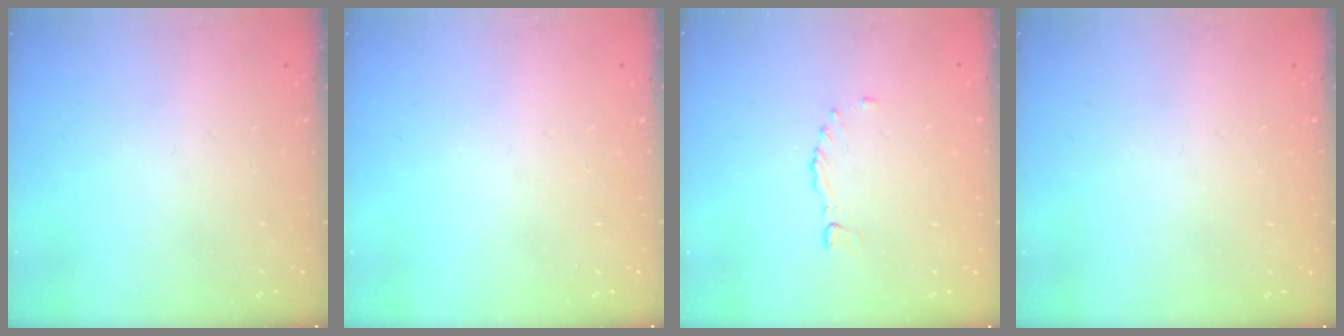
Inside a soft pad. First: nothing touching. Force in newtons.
{"total": 0.0}
{"total": 1.1, "press": 0.9, "slide": 0.7}
{"total": 0.0}